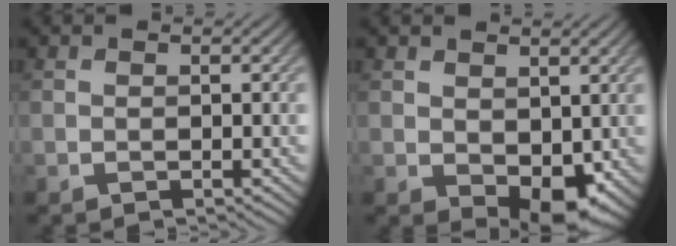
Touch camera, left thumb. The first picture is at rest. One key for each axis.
{"total": 5.5, "fx": -0.2, "fy": 3.6, "fz": 4.2, "tx": -0.073, "ty": -0.024, "tz": 0.010}